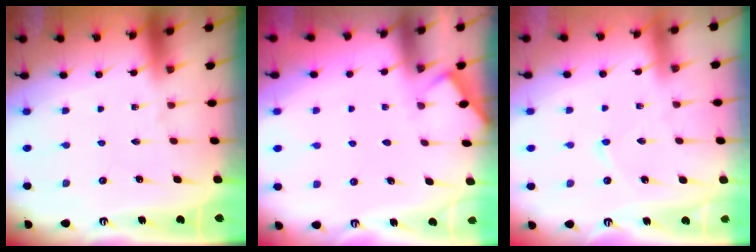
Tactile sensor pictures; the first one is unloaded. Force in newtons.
{"total": 3.9, "press": 3.9, "slide": 0.5}
{"total": 2.9, "press": 2.9, "slide": 0.3}